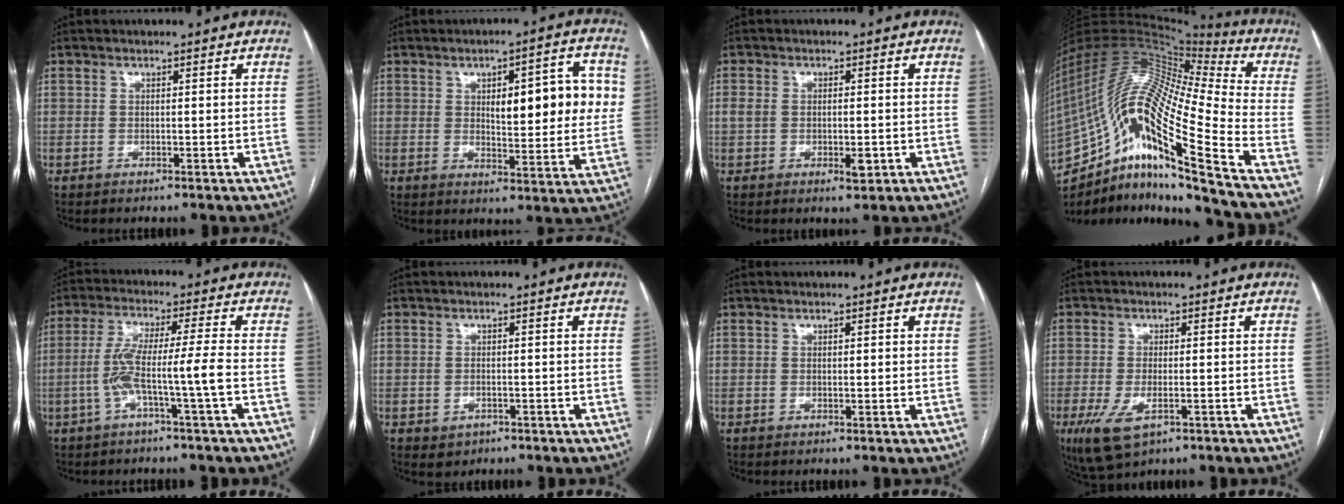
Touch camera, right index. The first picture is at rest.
{"total": 12.8, "force": [2.7, 3.6, 12.0], "torque": [-0.151, 0.016, 0.039]}
{"total": 4.1, "force": [-0.6, 2.2, 3.4], "torque": [-0.063, 0.003, -0.002]}
{"total": 24.1, "force": [-14.1, 1.6, 19.5], "torque": [-0.383, 0.005, -0.258]}
{"total": 7.4, "force": [-2.2, -1.0, 7.0], "torque": [-0.143, 0.013, -0.042]}
{"total": 2.1, "force": [-0.9, 1.6, 1.0], "torque": [-0.016, 0.001, -0.002]}
{"total": 0.6, "force": [0.3, 0.1, 0.5], "torque": [-0.009, 0.000, 0.003]}
{"total": 6.9, "force": [-3.1, 2.8, 5.5], "torque": [-0.109, -0.017, -0.046]}